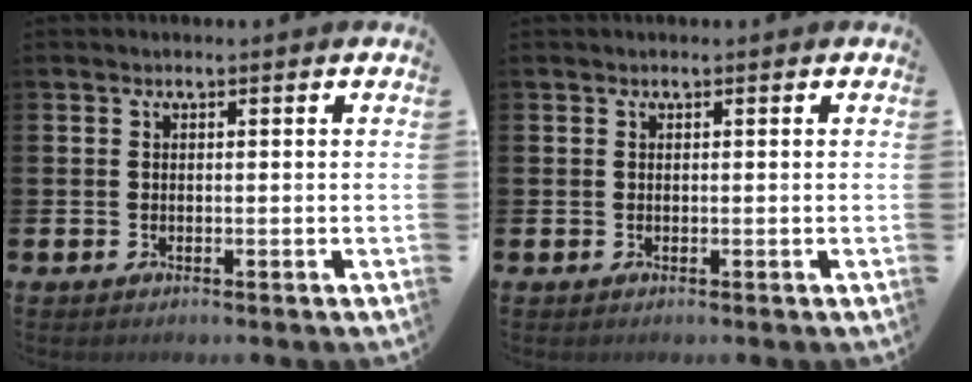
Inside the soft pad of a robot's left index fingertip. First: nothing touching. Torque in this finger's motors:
{"motor_torque": [0.09, -0.02, 0.13, 0.04]}